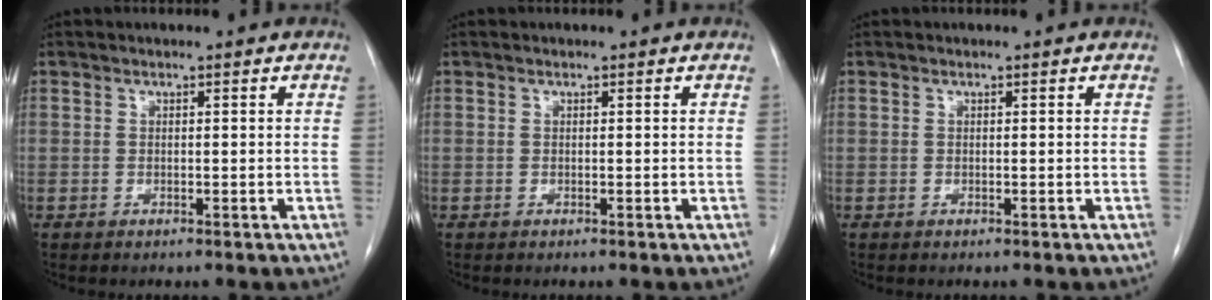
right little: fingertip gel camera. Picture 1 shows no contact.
{"total": 0.0}
{"total": 0.0}